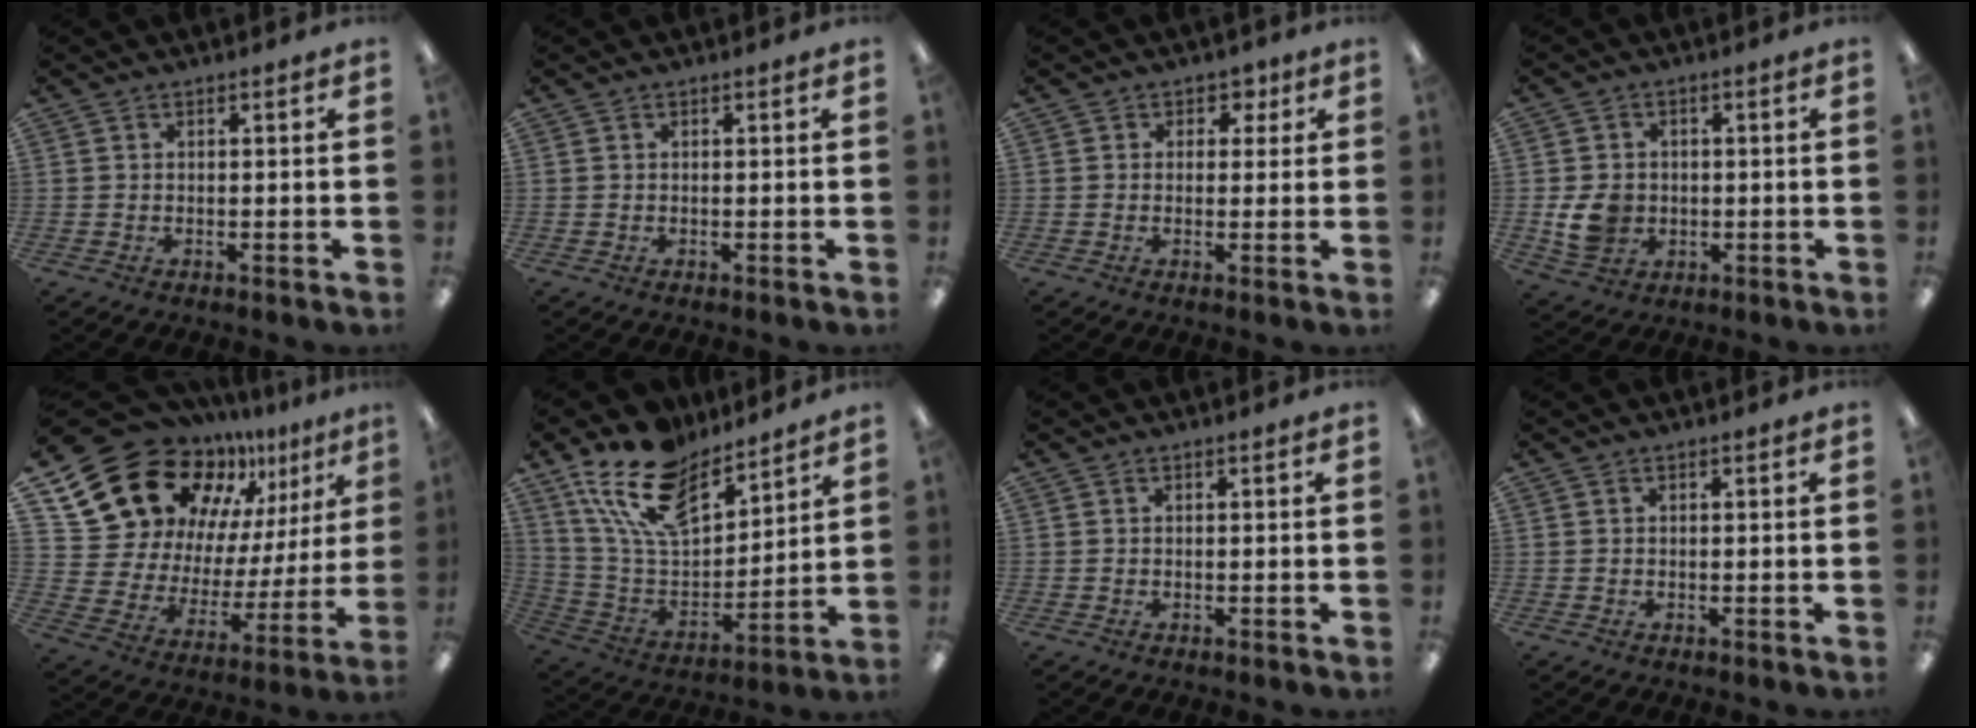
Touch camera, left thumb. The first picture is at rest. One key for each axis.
{"total": 0.0}
{"total": 3.2, "fx": 0.8, "fy": 2.9, "fz": 1.1, "tx": 0.000, "ty": 0.000, "tz": 0.009}
{"total": 7.3, "fx": -0.9, "fy": 6.2, "fz": 3.8, "tx": -0.063, "ty": 0.004, "tz": -0.016}
{"total": 19.9, "fx": 15.5, "fy": 10.5, "fz": 6.7, "tx": -0.126, "ty": -0.121, "tz": 0.288}
{"total": 19.3, "fx": 14.0, "fy": 9.4, "fz": 9.4, "tx": -0.188, "ty": -0.076, "tz": 0.256}
{"total": 0.0}
{"total": 0.0}